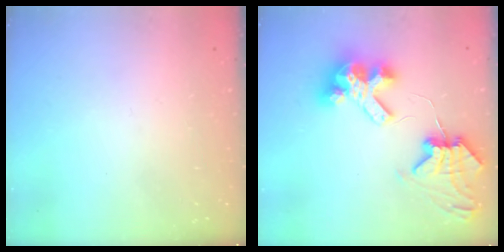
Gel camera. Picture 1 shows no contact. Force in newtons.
{"total": 10.4, "press": 10.4, "slide": 1.4}